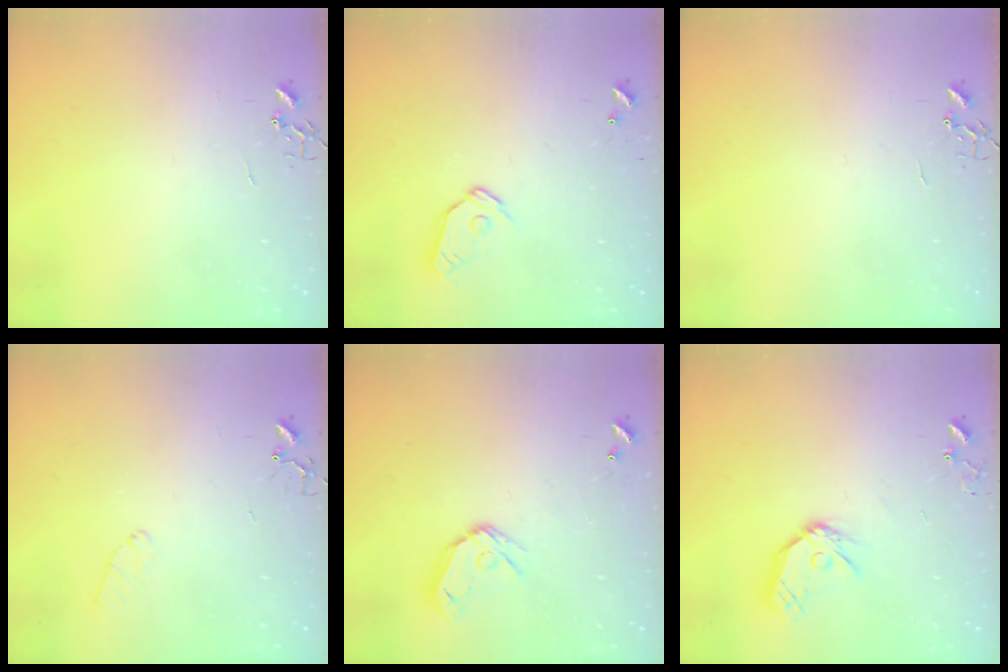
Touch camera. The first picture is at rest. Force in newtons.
{"total": 9.2, "press": 9.2, "slide": 1.0}
{"total": 0.0}
{"total": 5.7, "press": 5.7, "slide": 0.6}
{"total": 10.4, "press": 10.2, "slide": 1.6}
{"total": 13.0, "press": 12.9, "slide": 1.6}